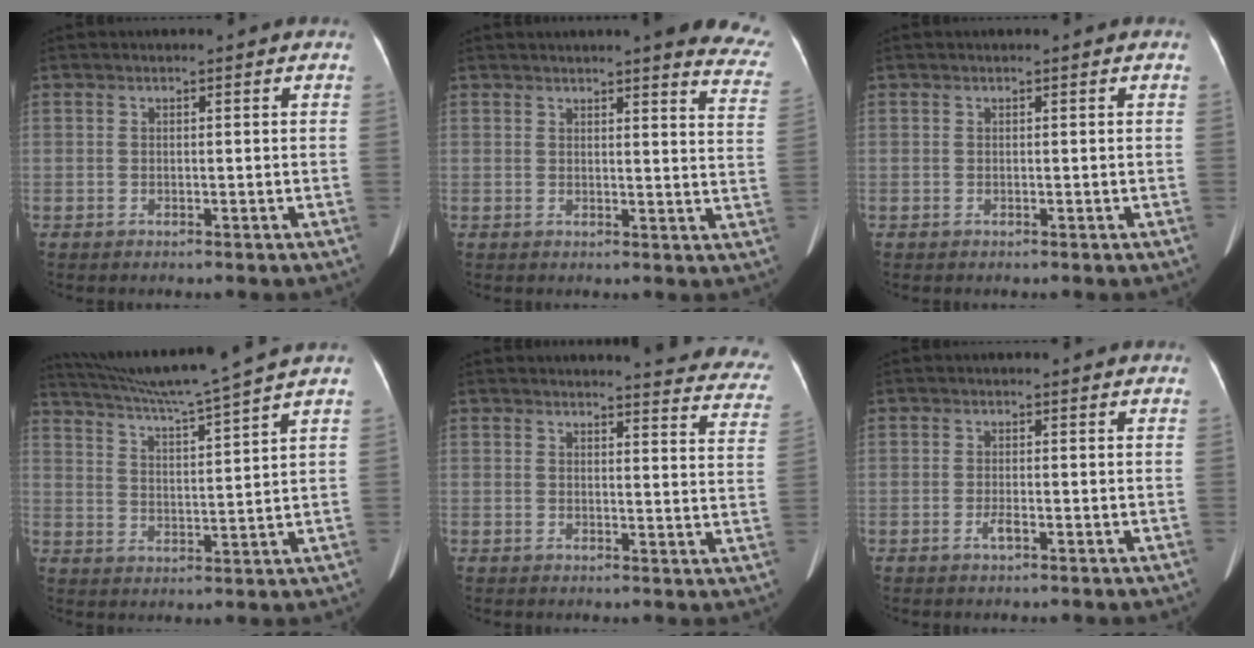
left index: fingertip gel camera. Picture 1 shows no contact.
{"total": 13.8, "force": [12.4, 1.5, 5.9], "torque": [-0.040, -0.053, 0.107]}
{"total": 0.0}
{"total": 12.6, "force": [11.1, -2.8, 5.3], "torque": [-0.101, -0.013, 0.181]}
{"total": 14.6, "force": [14.0, 1.9, 3.6], "torque": [-0.012, -0.083, 0.117]}
{"total": 2.1, "force": [-1.9, 0.2, 0.7], "torque": [-0.018, -0.001, -0.028]}